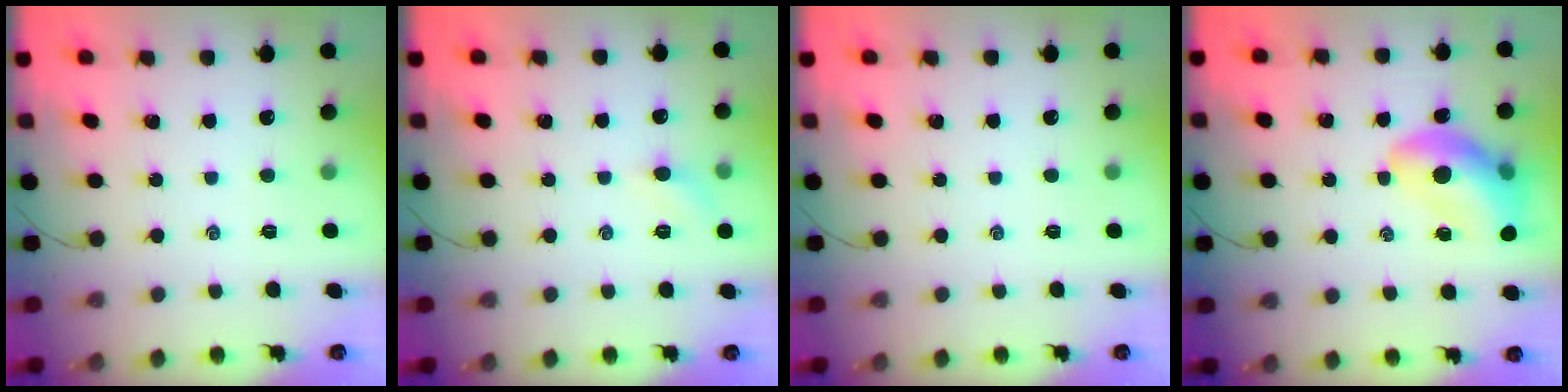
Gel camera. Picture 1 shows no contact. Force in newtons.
{"total": 4.5, "press": 4.2, "slide": 1.6}
{"total": 0.0}
{"total": 12.6, "press": 12.1, "slide": 3.4}